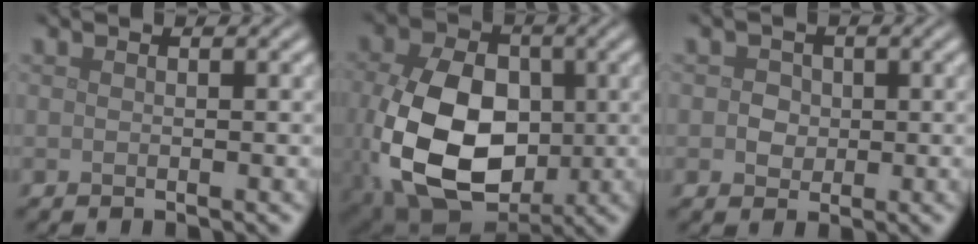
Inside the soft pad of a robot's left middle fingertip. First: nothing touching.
{"total": 13.7, "force": [-1.5, 9.5, 9.8], "torque": [-0.219, -0.035, -0.014]}
{"total": 1.7, "force": [0.0, 1.5, 0.6], "torque": [0.001, -0.001, -0.004]}